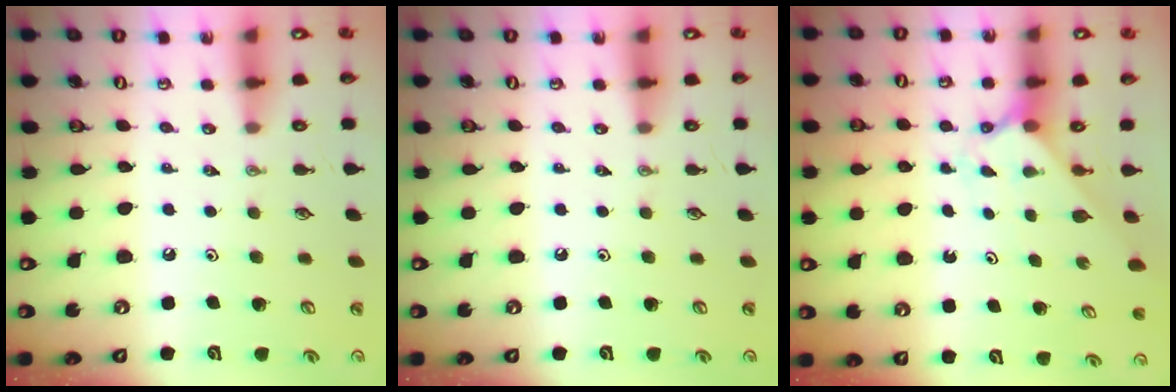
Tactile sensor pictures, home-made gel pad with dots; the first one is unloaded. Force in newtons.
{"total": 0.0}
{"total": 2.3, "press": 2.3, "slide": 0.1}